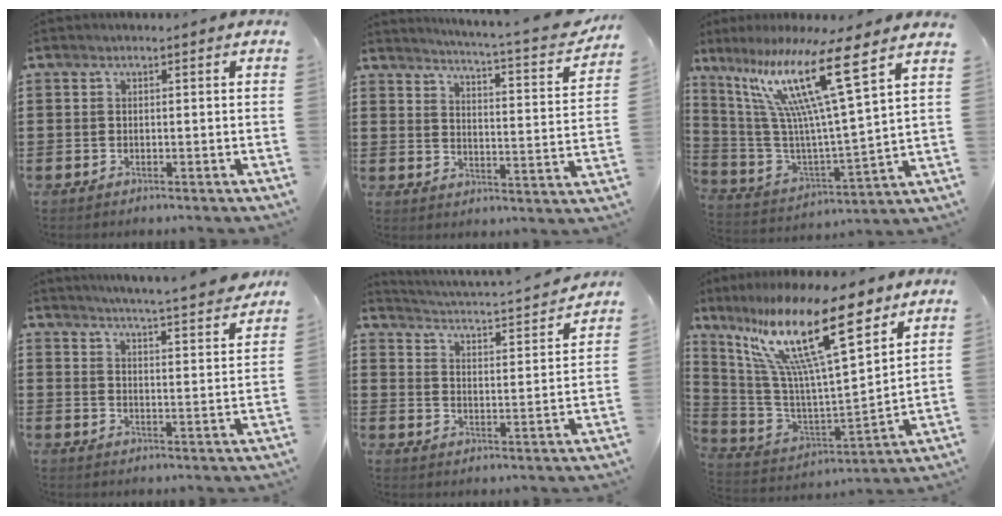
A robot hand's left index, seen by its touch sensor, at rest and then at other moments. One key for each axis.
{"total": 4.9, "fx": 4.2, "fy": -0.8, "fz": 2.3, "tx": -0.058, "ty": -0.040, "tz": 0.061}
{"total": 16.0, "fx": 9.6, "fy": 0.7, "fz": 12.8, "tx": -0.280, "ty": -0.053, "tz": 0.146}
{"total": 4.7, "fx": 4.5, "fy": -1.0, "fz": 1.3, "tx": -0.038, "ty": -0.040, "tz": 0.071}
{"total": 2.3, "fx": 2.2, "fy": -0.2, "fz": 0.8, "tx": -0.034, "ty": -0.030, "tz": 0.026}
{"total": 19.5, "fx": 10.7, "fy": 4.2, "fz": 15.7, "tx": -0.347, "ty": -0.057, "tz": 0.167}